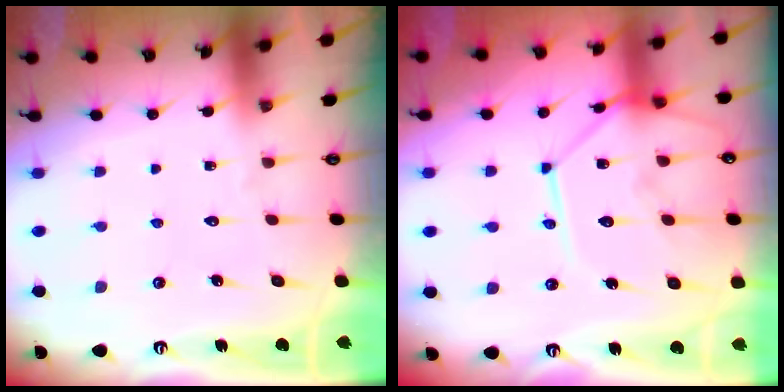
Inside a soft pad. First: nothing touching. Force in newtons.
{"total": 15.0, "press": 14.8, "slide": 1.9}